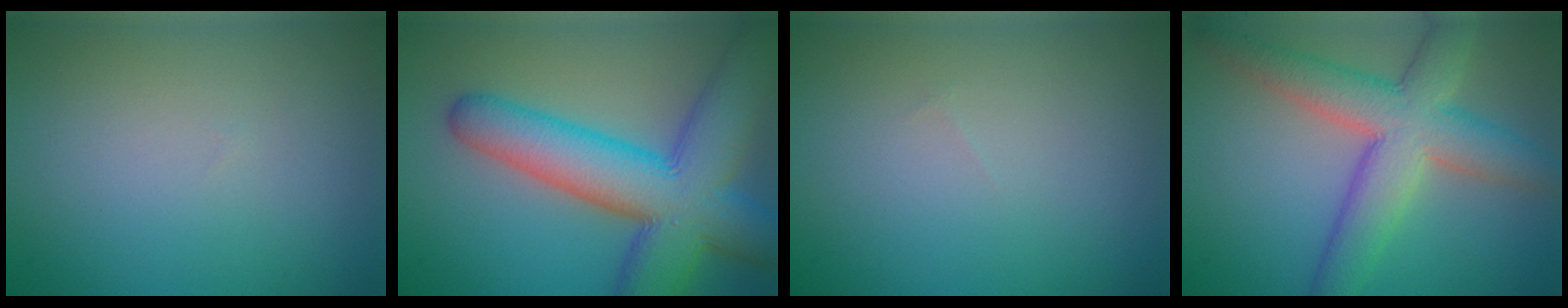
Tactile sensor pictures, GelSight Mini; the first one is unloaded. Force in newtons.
{"total": 11.9, "press": 11.9, "slide": 0.3}
{"total": 0.0}
{"total": 7.8, "press": 7.8, "slide": 0.5}